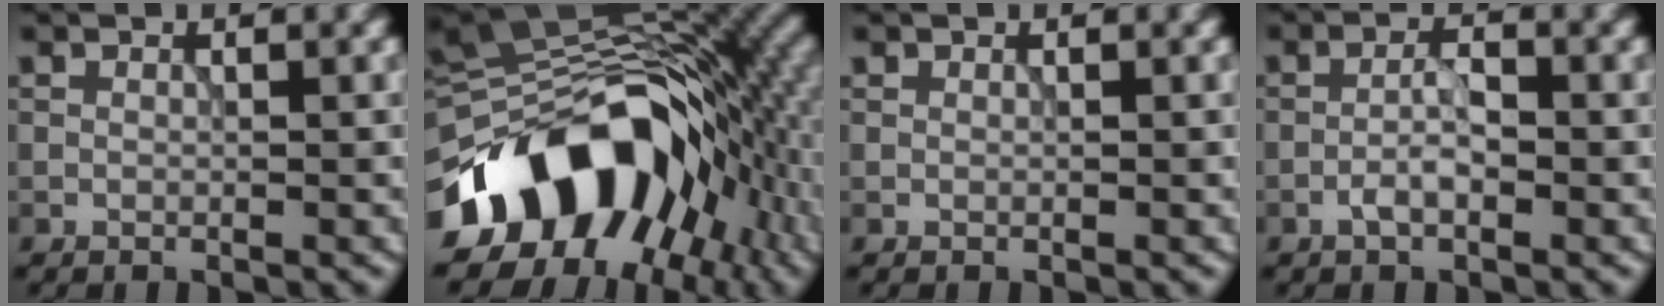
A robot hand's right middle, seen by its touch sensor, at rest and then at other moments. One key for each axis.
{"total": 15.6, "fx": -6.0, "fy": 10.0, "fz": 10.3, "tx": -0.147, "ty": 0.015, "tz": -0.114}
{"total": 0.0}
{"total": 2.4, "fx": -1.1, "fy": 0.7, "fz": 2.0, "tx": -0.036, "ty": 0.005, "tz": -0.028}